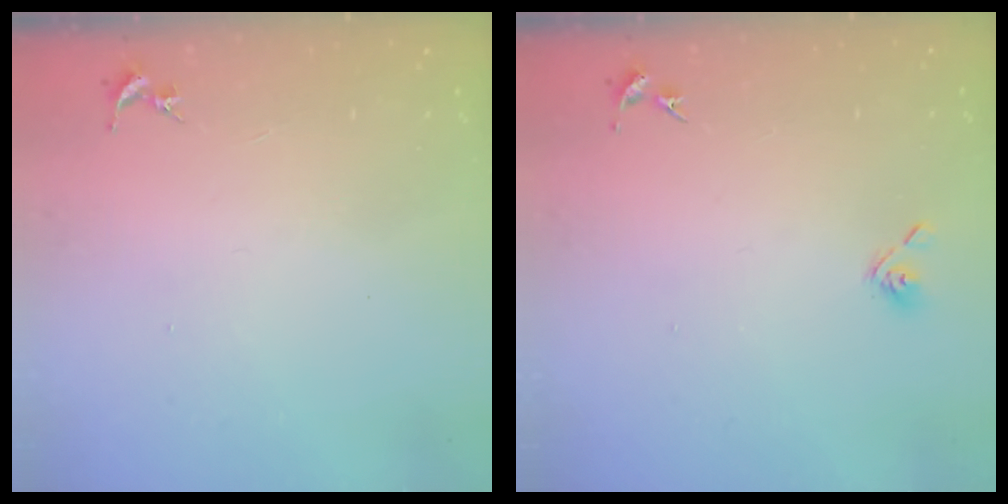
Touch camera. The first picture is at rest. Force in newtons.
{"total": 5.3, "press": 4.9, "slide": 2.0}